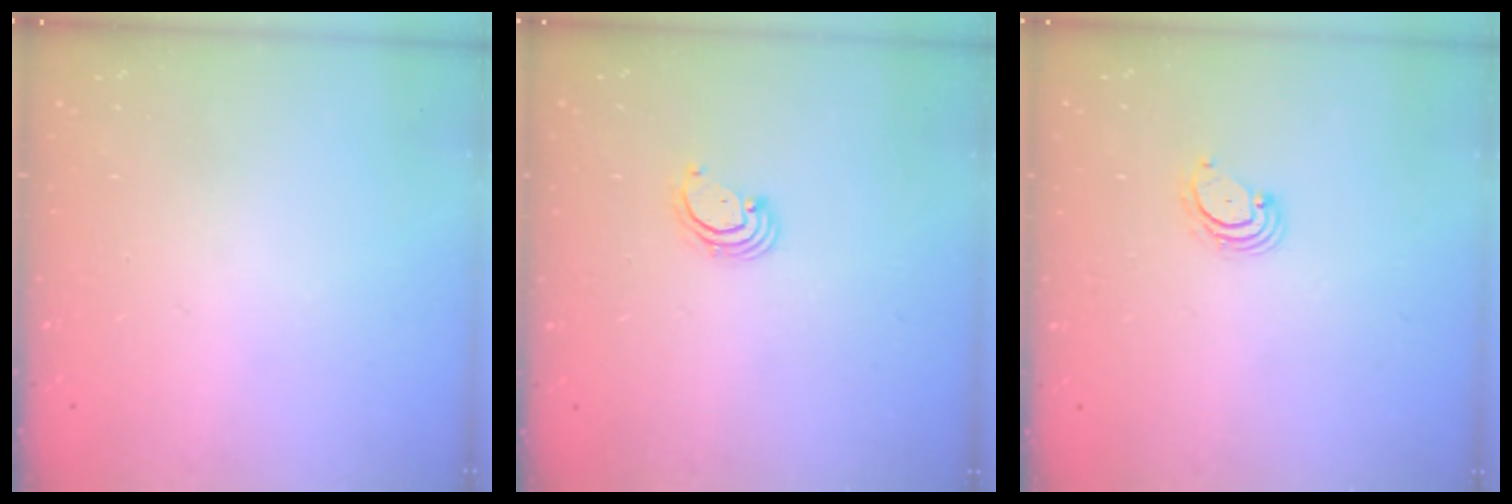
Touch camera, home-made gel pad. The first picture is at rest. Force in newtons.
{"total": 2.6, "press": 2.6, "slide": 0.3}
{"total": 3.2, "press": 3.1, "slide": 0.4}